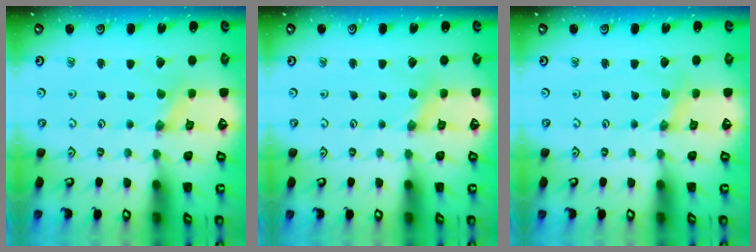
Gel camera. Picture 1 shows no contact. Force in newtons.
{"total": 1.9, "press": 1.9, "slide": 0.3}
{"total": 0.0}